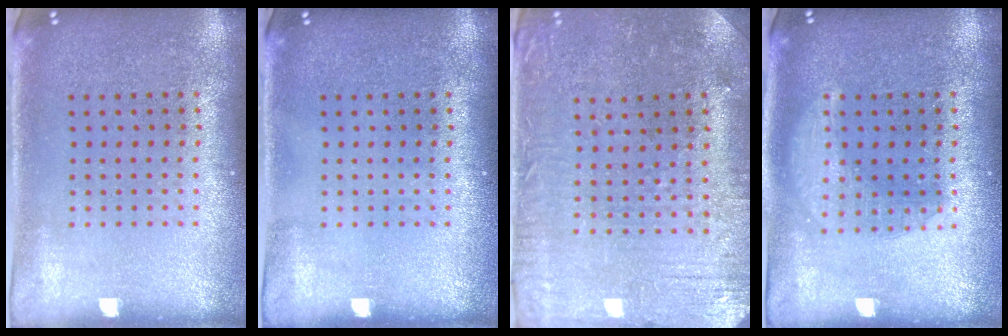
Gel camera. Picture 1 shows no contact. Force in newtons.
{"total": 0.0}
{"total": 0.9, "press": 0.7, "slide": 0.5}
{"total": 2.3, "press": 2.3, "slide": 0.3}